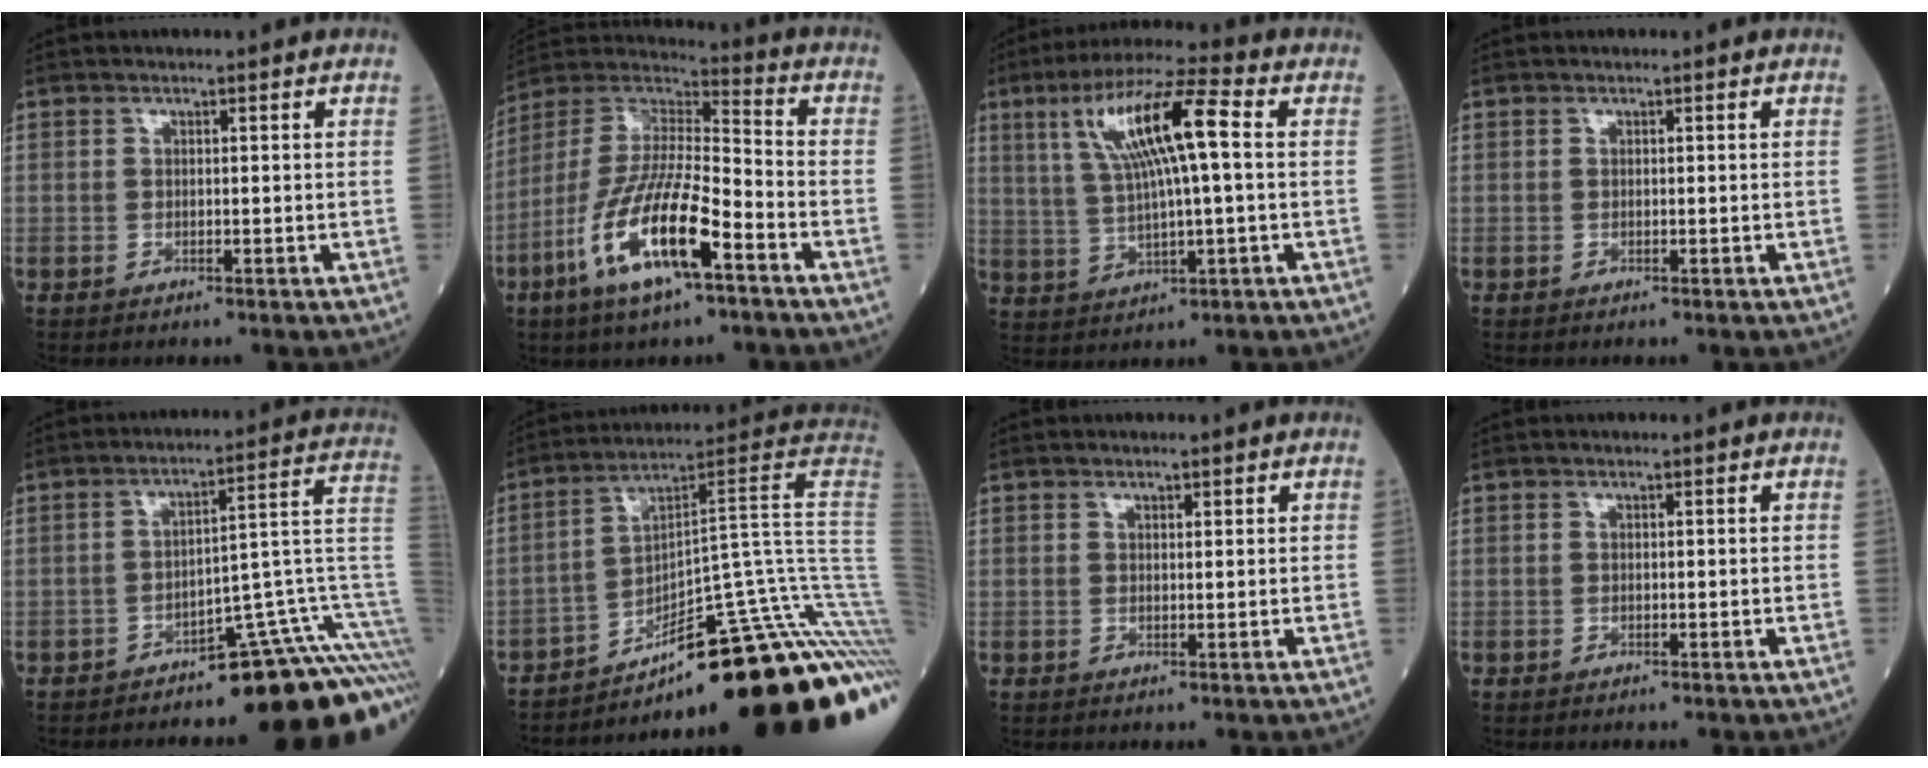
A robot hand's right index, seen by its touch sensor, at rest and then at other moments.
{"total": 18.1, "force": [-8.2, 4.0, 15.6], "torque": [-0.331, -0.017, -0.151]}
{"total": 13.7, "force": [3.0, 2.2, 13.2], "torque": [-0.254, 0.029, 0.054]}
{"total": 0.0}
{"total": 17.4, "force": [-12.6, 2.1, 11.8], "torque": [-0.080, 0.063, -0.171]}
{"total": 31.7, "force": [-20.8, 2.2, 23.8], "torque": [-0.200, 0.005, -0.296]}
{"total": 1.0, "force": [0.5, 0.6, 0.6], "torque": [-0.017, 0.005, 0.012]}
{"total": 0.0}